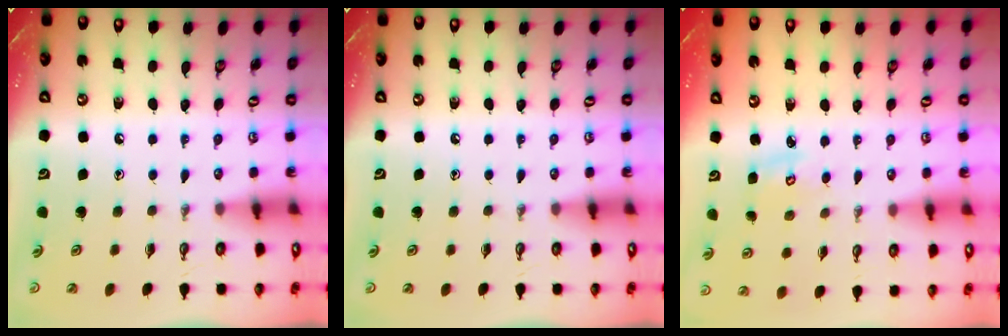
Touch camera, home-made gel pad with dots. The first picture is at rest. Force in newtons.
{"total": 0.0}
{"total": 2.8, "press": 2.8, "slide": 0.1}